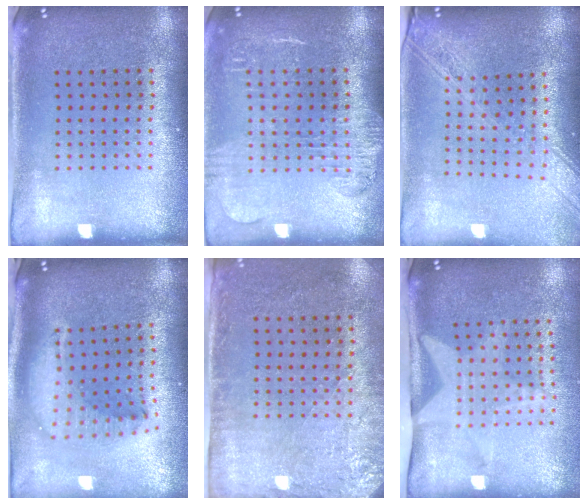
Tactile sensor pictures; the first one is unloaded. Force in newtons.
{"total": 1.7, "press": 1.5, "slide": 0.8}
{"total": 2.2, "press": 1.9, "slide": 1.2}
{"total": 2.1, "press": 1.6, "slide": 1.3}
{"total": 2.8, "press": 2.3, "slide": 1.6}
{"total": 1.9, "press": 1.6, "slide": 1.0}